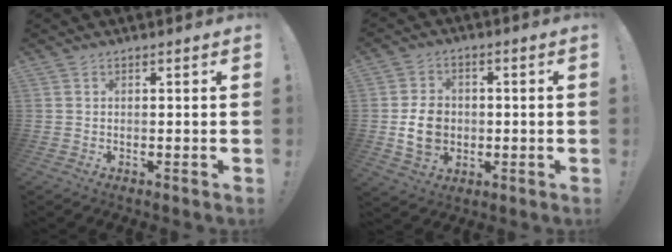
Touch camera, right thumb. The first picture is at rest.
{"total": 10.1, "force": [-1.1, 8.2, 5.9], "torque": [-0.095, 0.005, -0.018]}